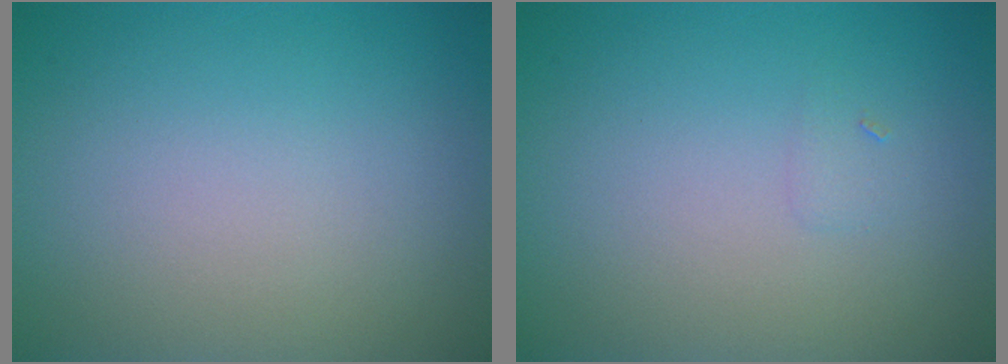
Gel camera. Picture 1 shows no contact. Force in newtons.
{"total": 0.5, "press": 0.5, "slide": 0.1}